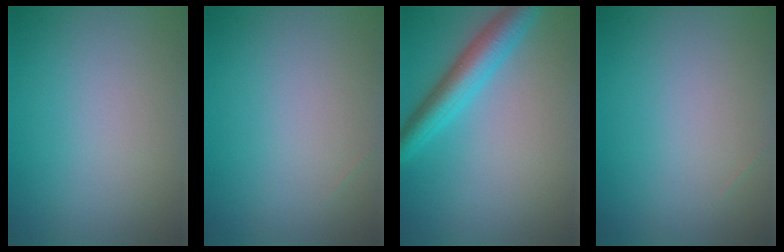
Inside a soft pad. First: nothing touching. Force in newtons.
{"total": 0.0}
{"total": 4.5, "press": 4.5, "slide": 0.2}
{"total": 0.0}